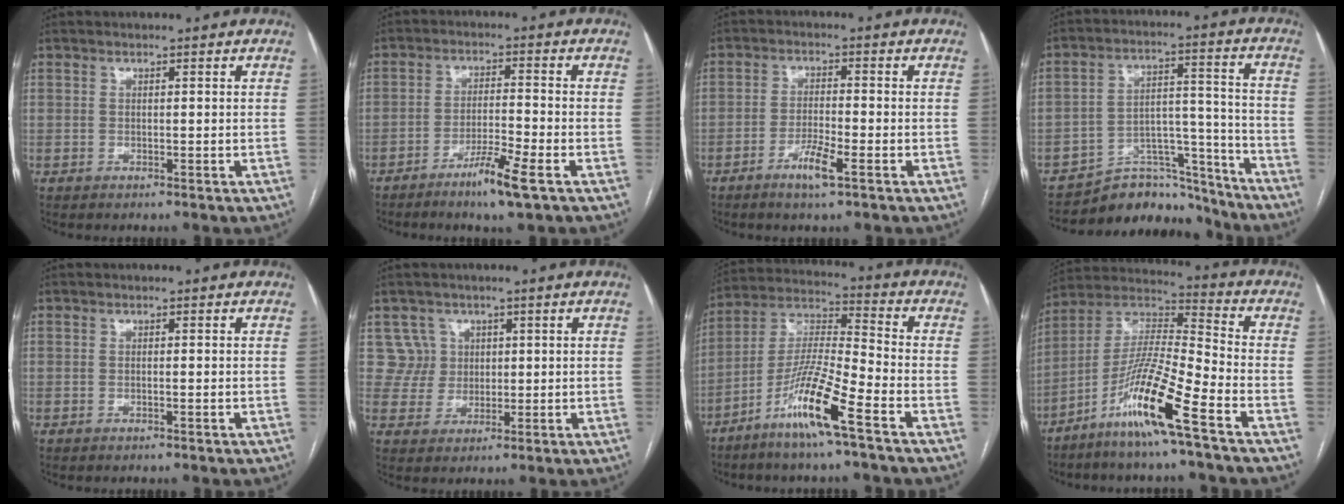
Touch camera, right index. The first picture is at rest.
{"total": 6.4, "force": [-3.9, -0.1, 5.0], "torque": [-0.090, -0.010, -0.072]}
{"total": 4.5, "force": [-2.6, 0.3, 3.7], "torque": [-0.072, -0.004, -0.049]}
{"total": 12.7, "force": [-11.9, 4.1, 0.5], "torque": [0.015, 0.070, -0.185]}
{"total": 0.0}
{"total": 4.8, "force": [1.8, 4.4, -0.5], "torque": [0.021, 0.011, 0.037]}
{"total": 12.5, "force": [-7.1, -0.2, 10.3], "torque": [-0.204, -0.018, -0.144]}
{"total": 13.9, "force": [-7.9, -0.7, 11.4], "torque": [-0.226, -0.016, -0.158]}